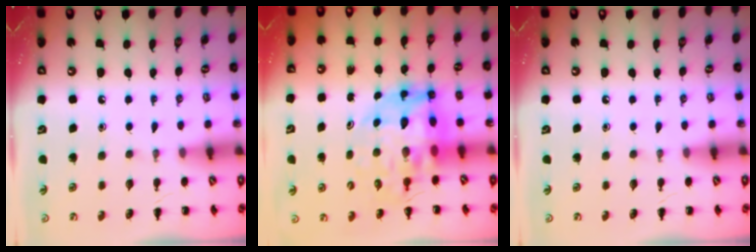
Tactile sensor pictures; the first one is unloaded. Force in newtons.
{"total": 13.8, "press": 13.2, "slide": 4.1}
{"total": 0.0}